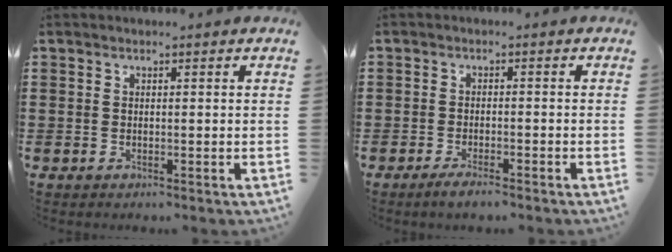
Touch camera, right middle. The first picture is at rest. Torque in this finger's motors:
{"motor_torque": [0.81, 0.38, 0.02, 0.06]}